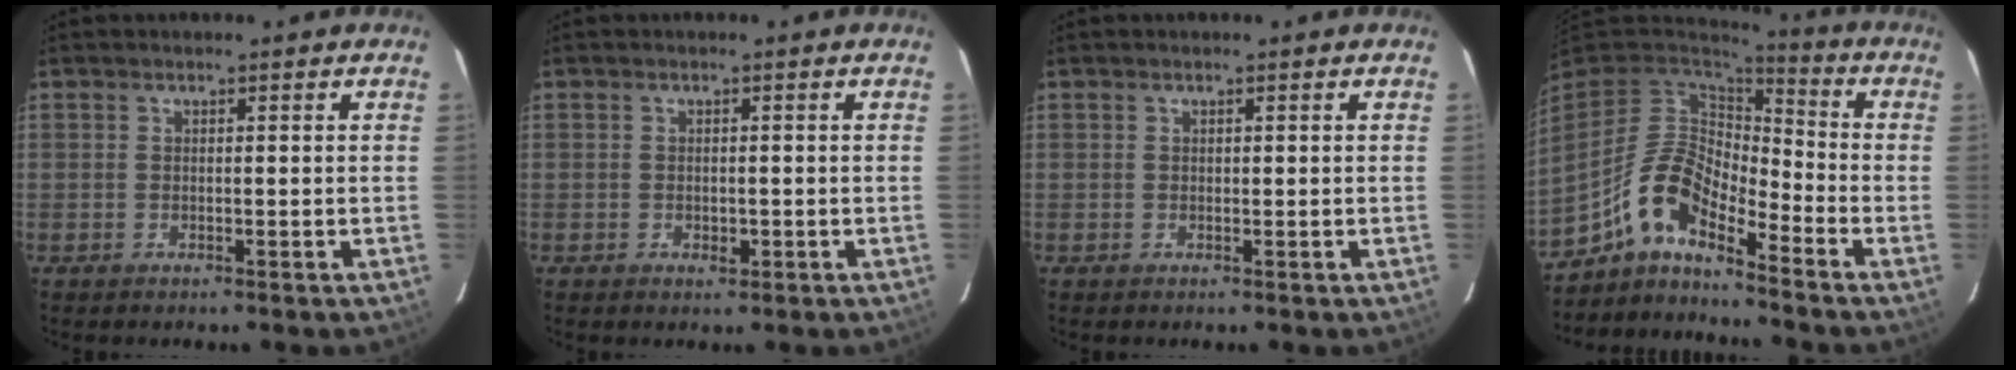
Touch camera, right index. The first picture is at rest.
{"total": 1.5, "force": [-0.4, 0.8, 1.1], "torque": [-0.019, -0.001, -0.003]}
{"total": 0.0}
{"total": 10.7, "force": [-7.4, 3.3, 7.0], "torque": [-0.143, 0.031, -0.138]}